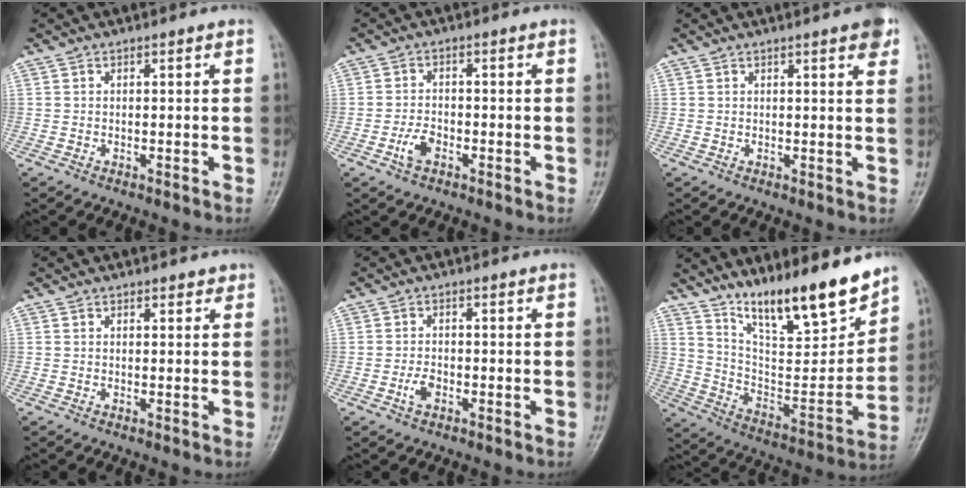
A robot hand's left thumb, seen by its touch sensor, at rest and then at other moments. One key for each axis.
{"total": 3.5, "fx": -1.6, "fy": 2.0, "fz": 2.3, "tx": -0.043, "ty": 0.009, "tz": -0.032}
{"total": 4.9, "fx": 3.0, "fy": 1.0, "fz": 3.8, "tx": -0.035, "ty": -0.002, "tz": 0.032}
{"total": 1.3, "fx": 1.1, "fy": 0.7, "fz": 0.4, "tx": 0.005, "ty": -0.006, "tz": 0.010}
{"total": 2.4, "fx": -0.9, "fy": 1.5, "fz": 1.7, "tx": -0.032, "ty": 0.004, "tz": -0.019}
{"total": 18.9, "fx": 14.6, "fy": 3.8, "fz": 11.5, "tx": -0.146, "ty": -0.089, "tz": 0.256}